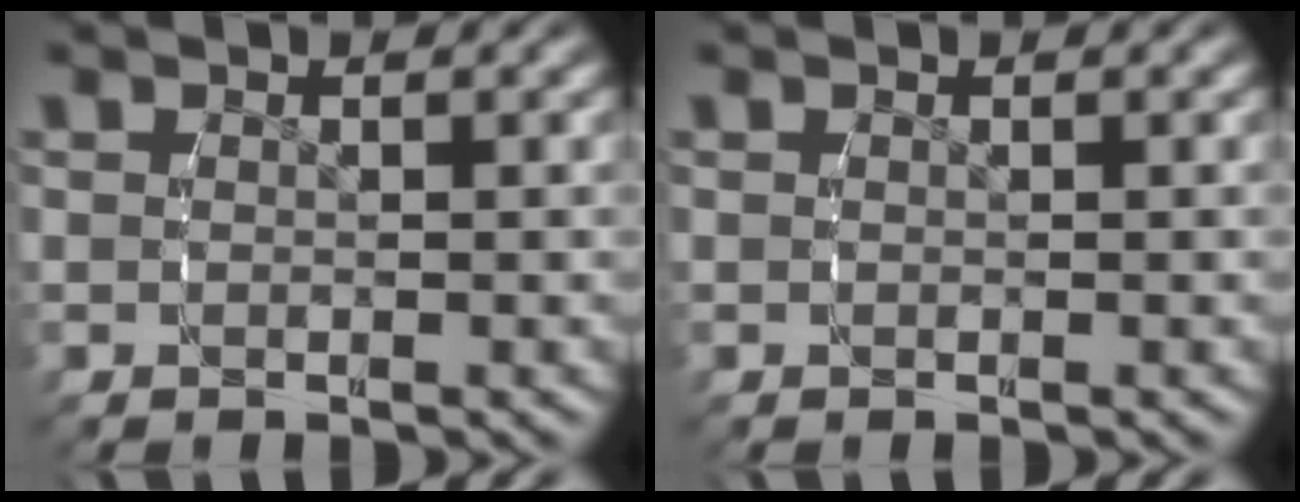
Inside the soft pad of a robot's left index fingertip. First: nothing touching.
{"total": 0.0}